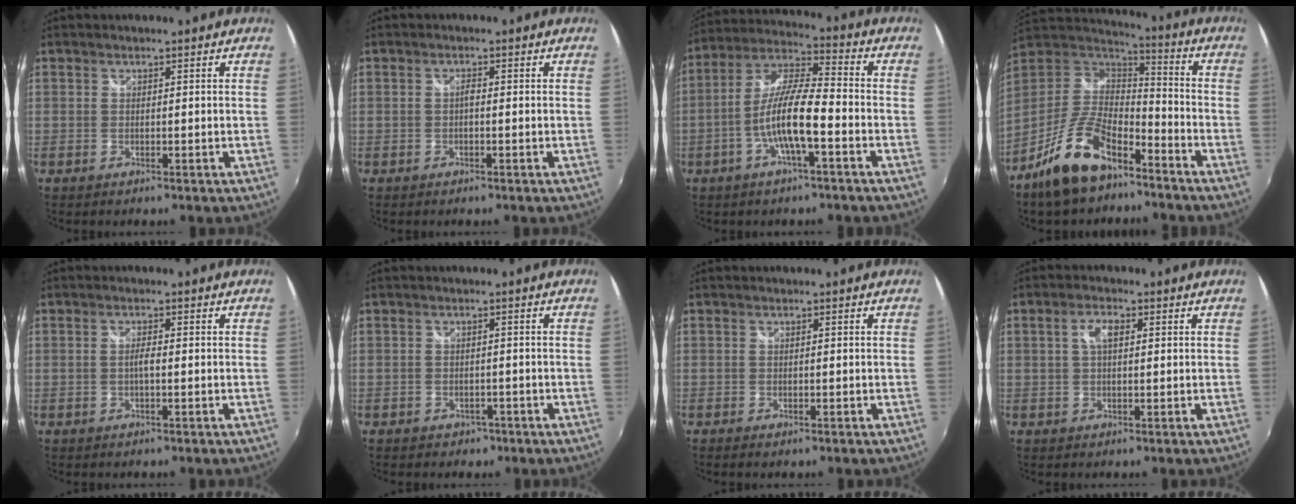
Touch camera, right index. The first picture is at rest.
{"total": 0.9, "force": [-0.3, 0.3, 0.8], "torque": [-0.015, 0.004, -0.006]}
{"total": 11.1, "force": [-4.0, 1.9, 10.2], "torque": [-0.209, 0.004, -0.077]}
{"total": 17.1, "force": [-10.9, 7.5, 10.8], "torque": [-0.234, -0.007, -0.199]}
{"total": 1.6, "force": [-0.3, 0.2, 1.5], "torque": [-0.030, 0.001, -0.008]}
{"total": 3.2, "force": [-1.8, 2.5, 0.8], "torque": [-0.021, -0.002, -0.023]}
{"total": 0.9, "force": [-0.6, 0.4, 0.5], "torque": [-0.011, -0.005, -0.011]}
{"total": 3.4, "force": [0.7, 1.4, 3.0], "torque": [-0.056, 0.008, 0.013]}